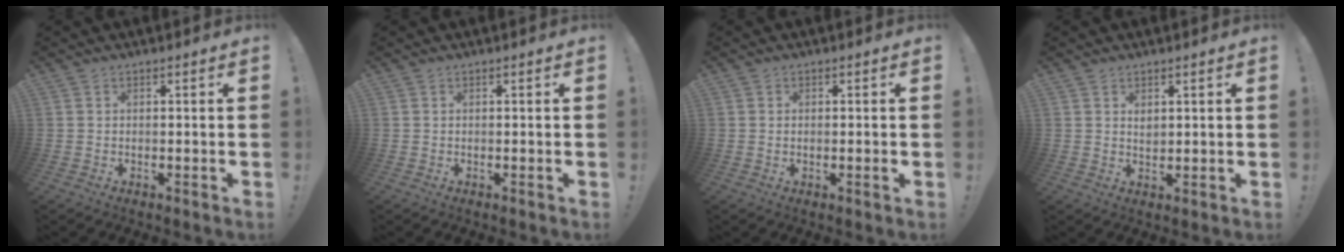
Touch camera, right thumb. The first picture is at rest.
{"total": 0.0}
{"total": 1.1, "force": [-0.2, 0.1, 1.1], "torque": [-0.027, 0.004, -0.002]}
{"total": 1.9, "force": [1.2, 1.1, 1.1], "torque": [-0.014, -0.009, 0.020]}